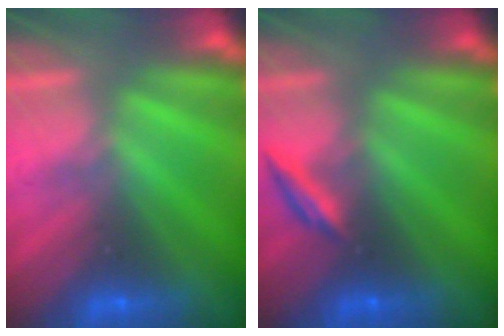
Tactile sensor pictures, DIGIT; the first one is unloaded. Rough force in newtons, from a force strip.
{"total": 2.2}